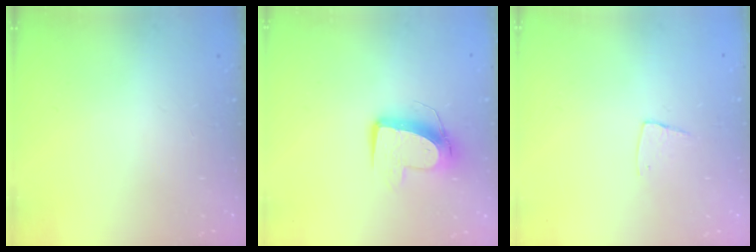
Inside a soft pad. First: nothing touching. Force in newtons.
{"total": 10.8, "press": 10.8, "slide": 0.7}
{"total": 5.3, "press": 5.3, "slide": 0.3}